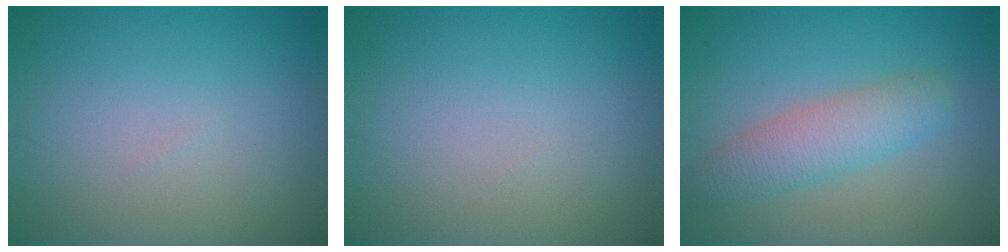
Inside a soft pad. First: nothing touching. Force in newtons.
{"total": 0.0}
{"total": 4.1, "press": 4.1, "slide": 0.2}